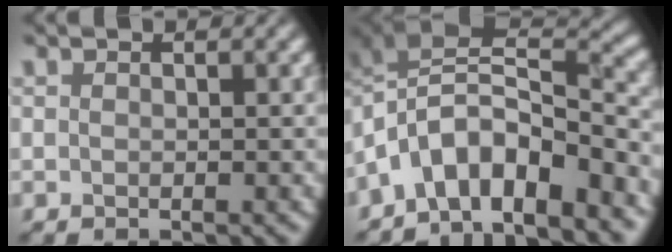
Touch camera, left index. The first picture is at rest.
{"total": 9.7, "force": [-5.2, 4.5, 6.9], "torque": [-0.113, 0.015, -0.090]}